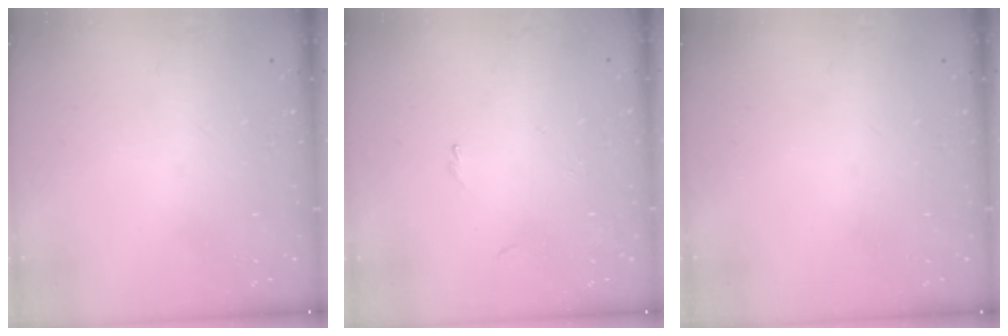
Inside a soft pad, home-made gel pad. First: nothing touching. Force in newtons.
{"total": 0.0}
{"total": 0.0}